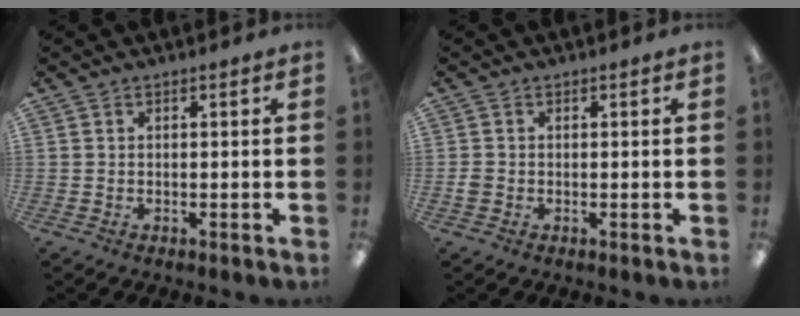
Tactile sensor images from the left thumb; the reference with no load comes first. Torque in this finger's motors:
{"motor_torque": [-0.01, 0.03, 0.23, -0.08, 0.00]}